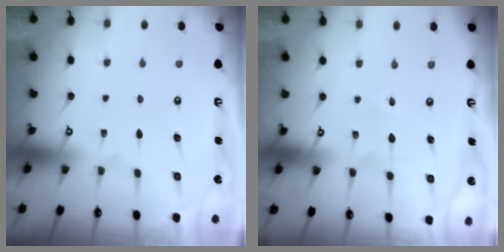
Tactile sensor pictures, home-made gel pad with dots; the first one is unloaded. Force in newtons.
{"total": 2.0, "press": 1.8, "slide": 0.9}